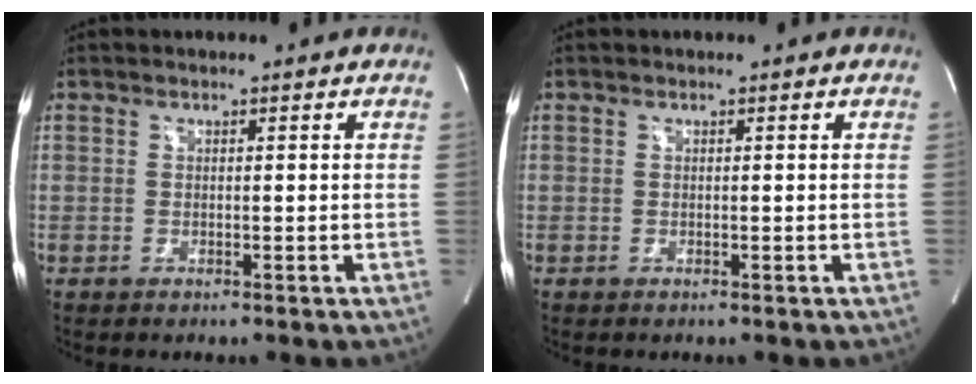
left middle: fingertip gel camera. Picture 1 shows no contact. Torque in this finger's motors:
{"motor_torque": [0.00, 0.00, -0.01, 0.00]}